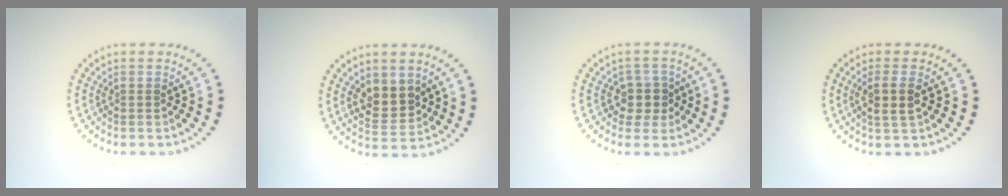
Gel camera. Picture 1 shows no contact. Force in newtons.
{"total": 3.3, "press": 3.2, "slide": 1.0}
{"total": 2.5, "press": 2.1, "slide": 1.3}
{"total": 2.4, "press": 2.1, "slide": 1.0}